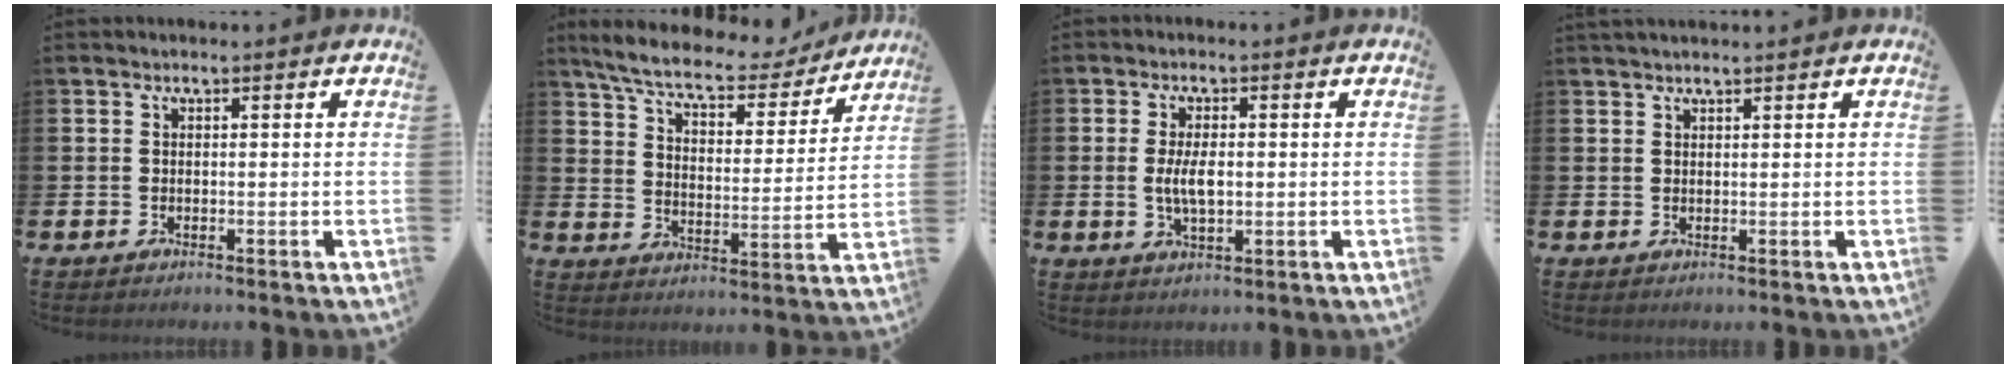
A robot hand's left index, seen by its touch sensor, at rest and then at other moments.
{"total": 7.9, "force": [7.0, 1.8, 3.0], "torque": [-0.085, -0.047, 0.118]}
{"total": 4.3, "force": [0.1, 2.0, 3.9], "torque": [-0.070, -0.002, -0.004]}
{"total": 1.1, "force": [1.1, -0.1, 0.2], "torque": [-0.001, -0.001, 0.020]}